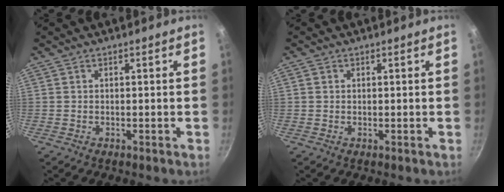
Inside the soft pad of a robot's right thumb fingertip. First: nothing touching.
{"total": 0.7, "force": [0.2, 0.6, 0.2], "torque": [-0.003, 0.003, 0.001]}